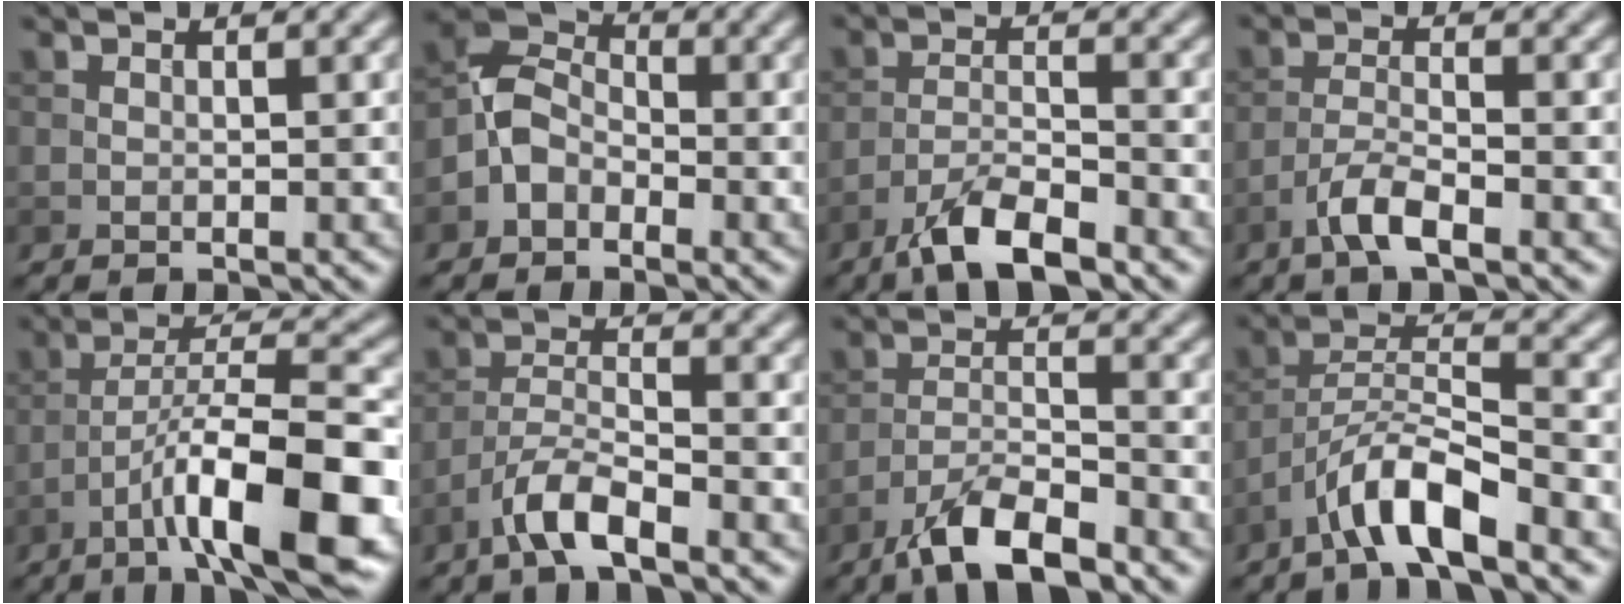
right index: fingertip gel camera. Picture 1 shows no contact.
{"total": 3.5, "force": [-1.8, 2.6, 1.6], "torque": [-0.032, 0.013, -0.046]}
{"total": 5.5, "force": [-4.1, 1.4, 3.5], "torque": [-0.064, 0.000, -0.078]}
{"total": 3.5, "force": [-2.2, 0.7, 2.5], "torque": [-0.054, 0.006, -0.051]}
{"total": 11.4, "force": [-5.4, 2.6, 9.7], "torque": [-0.152, 0.015, -0.089]}
{"total": 4.3, "force": [-3.1, 1.0, 2.9], "torque": [-0.058, 0.006, -0.068]}
{"total": 6.3, "force": [-4.7, 1.6, 3.9], "torque": [-0.066, 0.001, -0.087]}
{"total": 6.2, "force": [-4.3, 1.2, 4.3], "torque": [-0.075, 0.011, -0.081]}